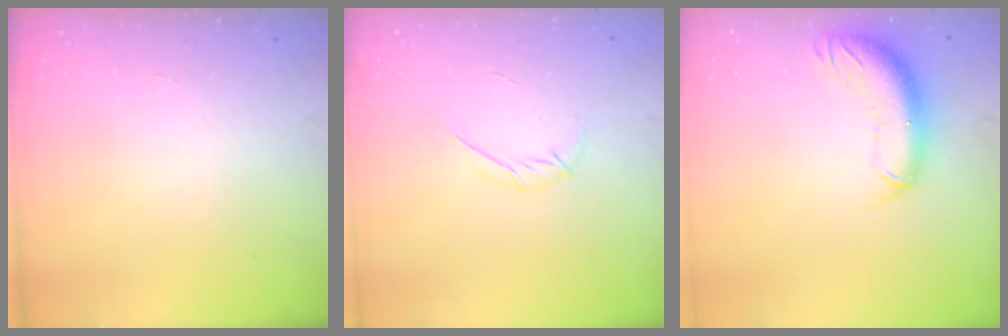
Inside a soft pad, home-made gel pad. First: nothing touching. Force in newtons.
{"total": 5.7, "press": 5.7, "slide": 0.9}
{"total": 11.7, "press": 11.4, "slide": 2.8}